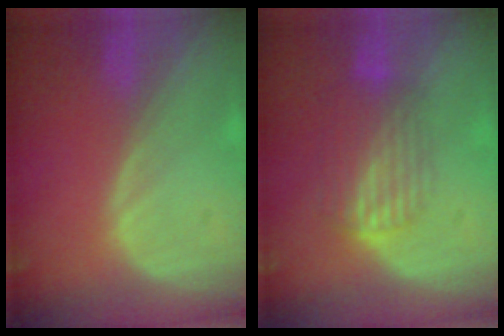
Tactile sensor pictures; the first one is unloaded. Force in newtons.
{"total": 6.8, "press": 5.7, "slide": 3.7}